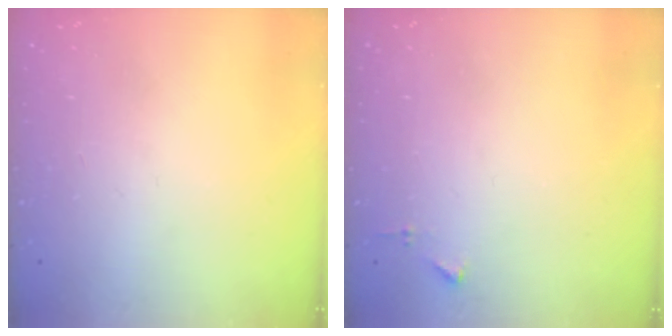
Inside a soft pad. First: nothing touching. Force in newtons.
{"total": 3.7, "press": 3.7, "slide": 0.5}